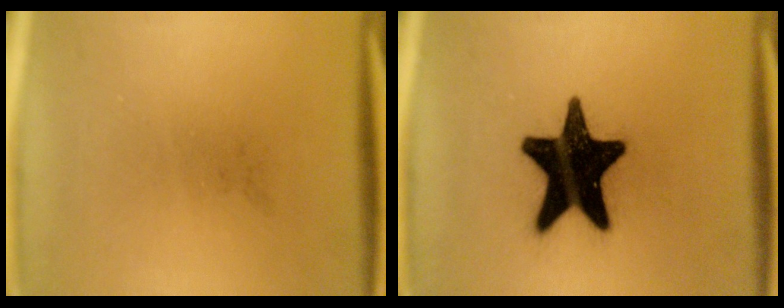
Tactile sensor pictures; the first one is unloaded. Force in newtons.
{"total": 20.0}